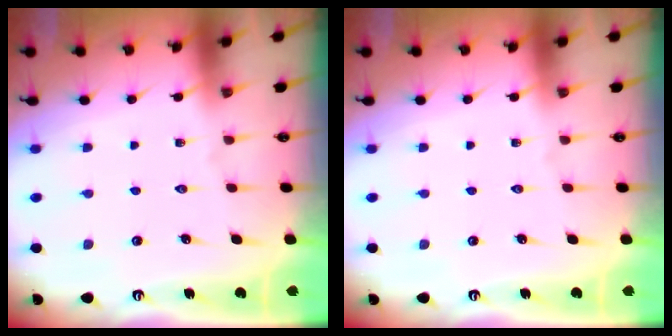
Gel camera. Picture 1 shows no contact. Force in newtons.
{"total": 0.0}